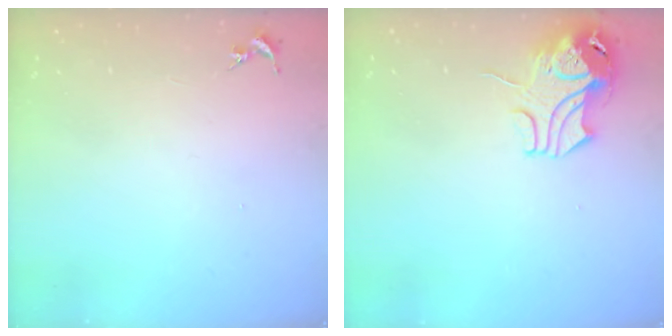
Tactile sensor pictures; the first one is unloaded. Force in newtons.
{"total": 10.4, "press": 10.3, "slide": 1.4}